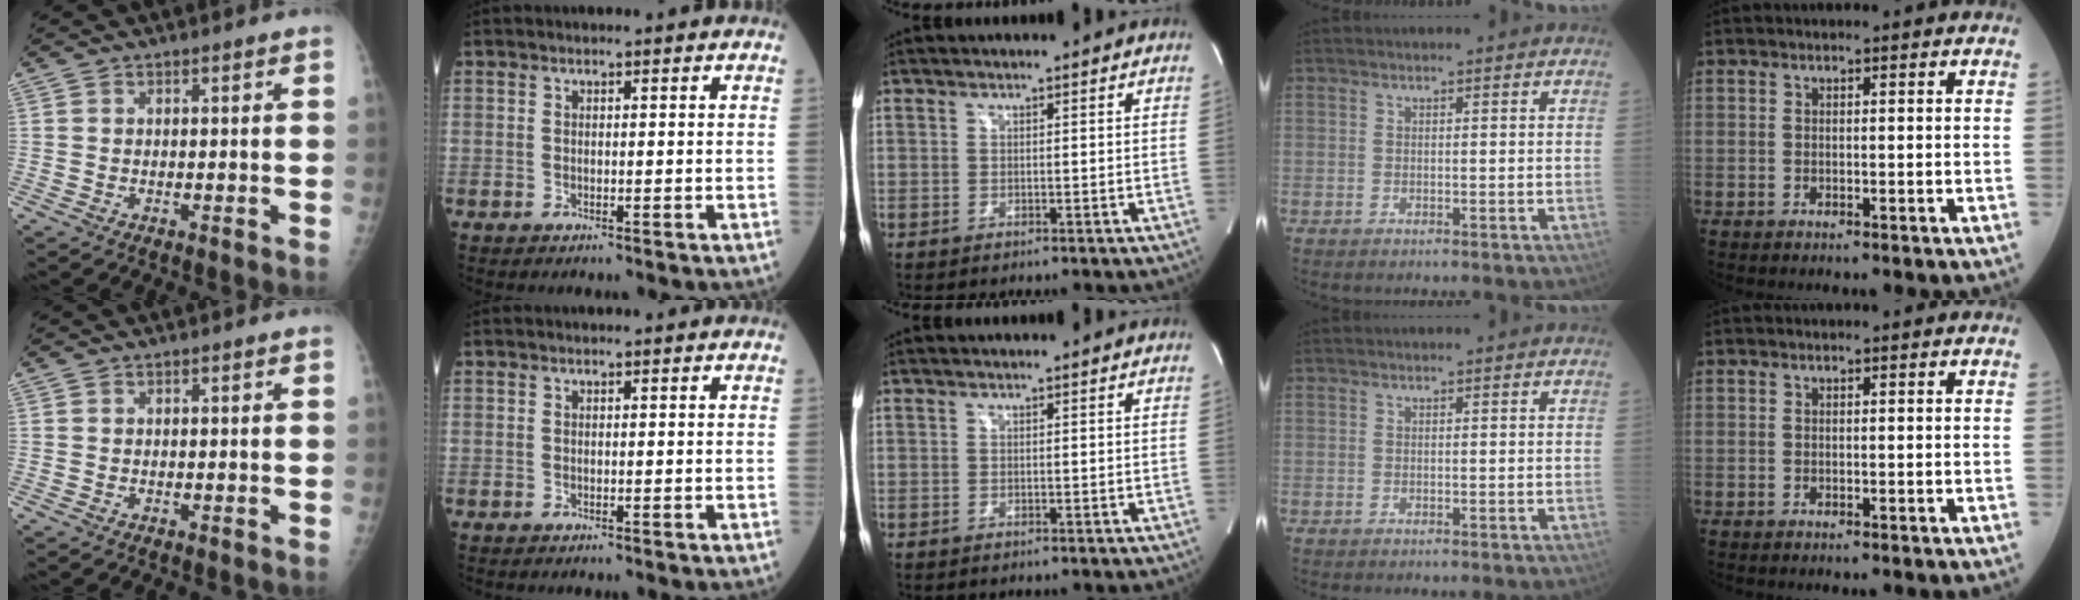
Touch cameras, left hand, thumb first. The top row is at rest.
{}